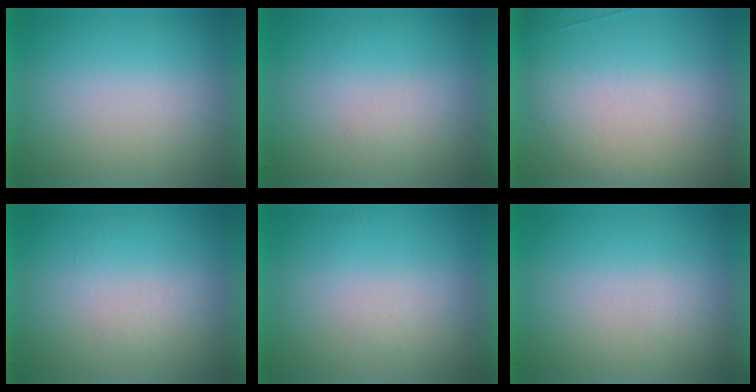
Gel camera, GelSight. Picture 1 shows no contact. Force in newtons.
{"total": 1.2}
{"total": 2.6}
{"total": 1.2}
{"total": 1.3}
{"total": 1.3}